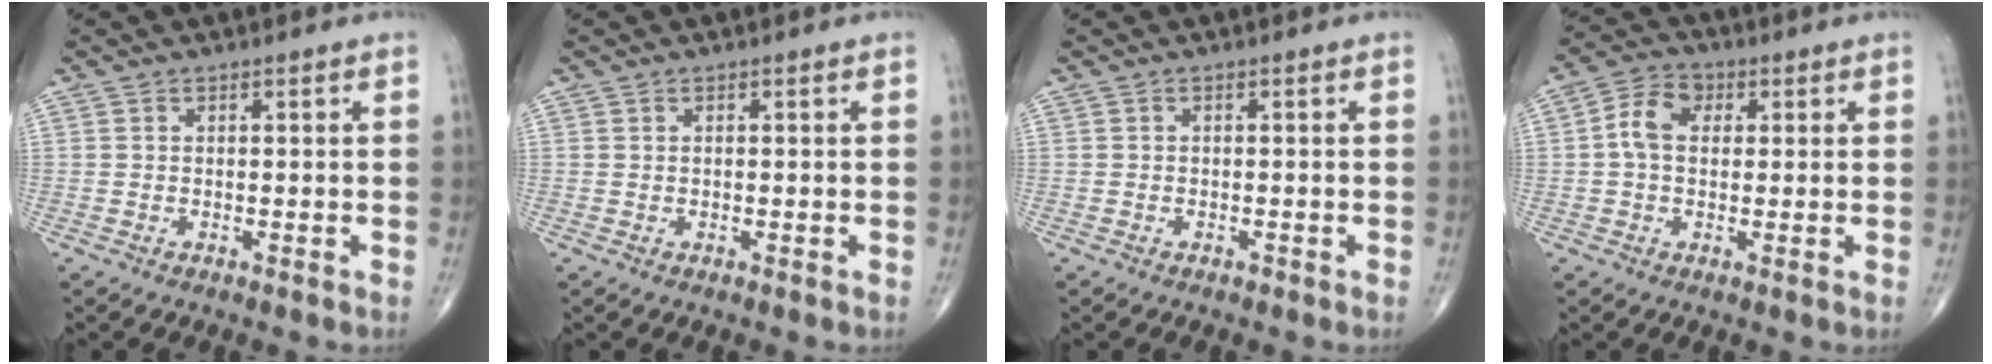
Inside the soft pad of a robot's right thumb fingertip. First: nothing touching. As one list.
[{"total": 0.0}, {"total": 0.5, "force": [-0.4, 0.3, 0.2], "torque": [-0.001, 0.000, -0.008]}, {"total": 6.5, "force": [0.7, 4.7, 4.5], "torque": [-0.076, 0.016, 0.005]}]